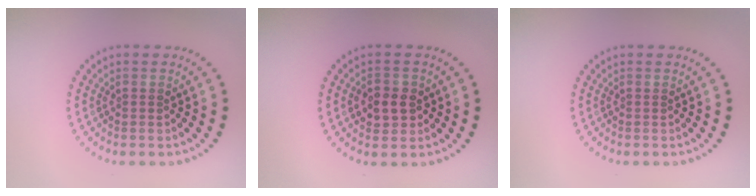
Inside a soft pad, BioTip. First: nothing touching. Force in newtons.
{"total": 2.5, "press": 2.5, "slide": 0.4}
{"total": 0.0}